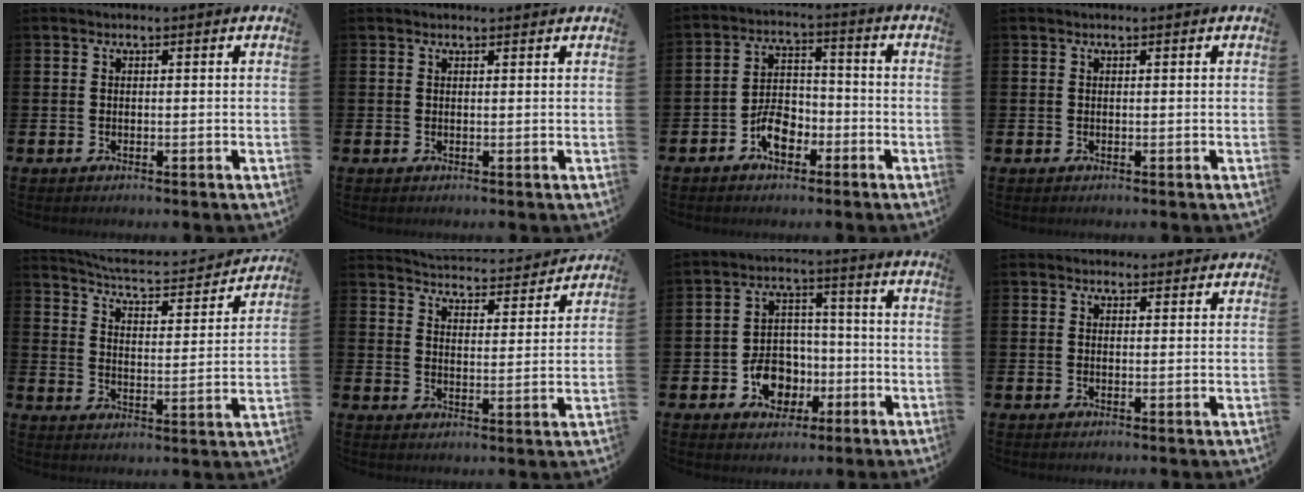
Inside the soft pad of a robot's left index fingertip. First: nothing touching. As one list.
[{"total": 0.6, "force": [0.6, 0.0, 0.1], "torque": [0.006, -0.004, 0.010]}, {"total": 5.6, "force": [-2.8, 3.3, 3.5], "torque": [-0.073, 0.017, -0.053]}, {"total": 0.0}, {"total": 5.9, "force": [5.5, 1.1, 1.8], "torque": [-0.059, -0.043, 0.088]}, {"total": 4.6, "force": [4.6, 0.5, 0.3], "torque": [-0.022, -0.041, 0.077]}, {"total": 7.3, "force": [-2.8, 5.8, 3.4], "torque": [-0.062, 0.018, -0.050]}, {"total": 1.5, "force": [1.4, 0.6, -0.1], "torque": [0.008, 0.000, 0.024]}]